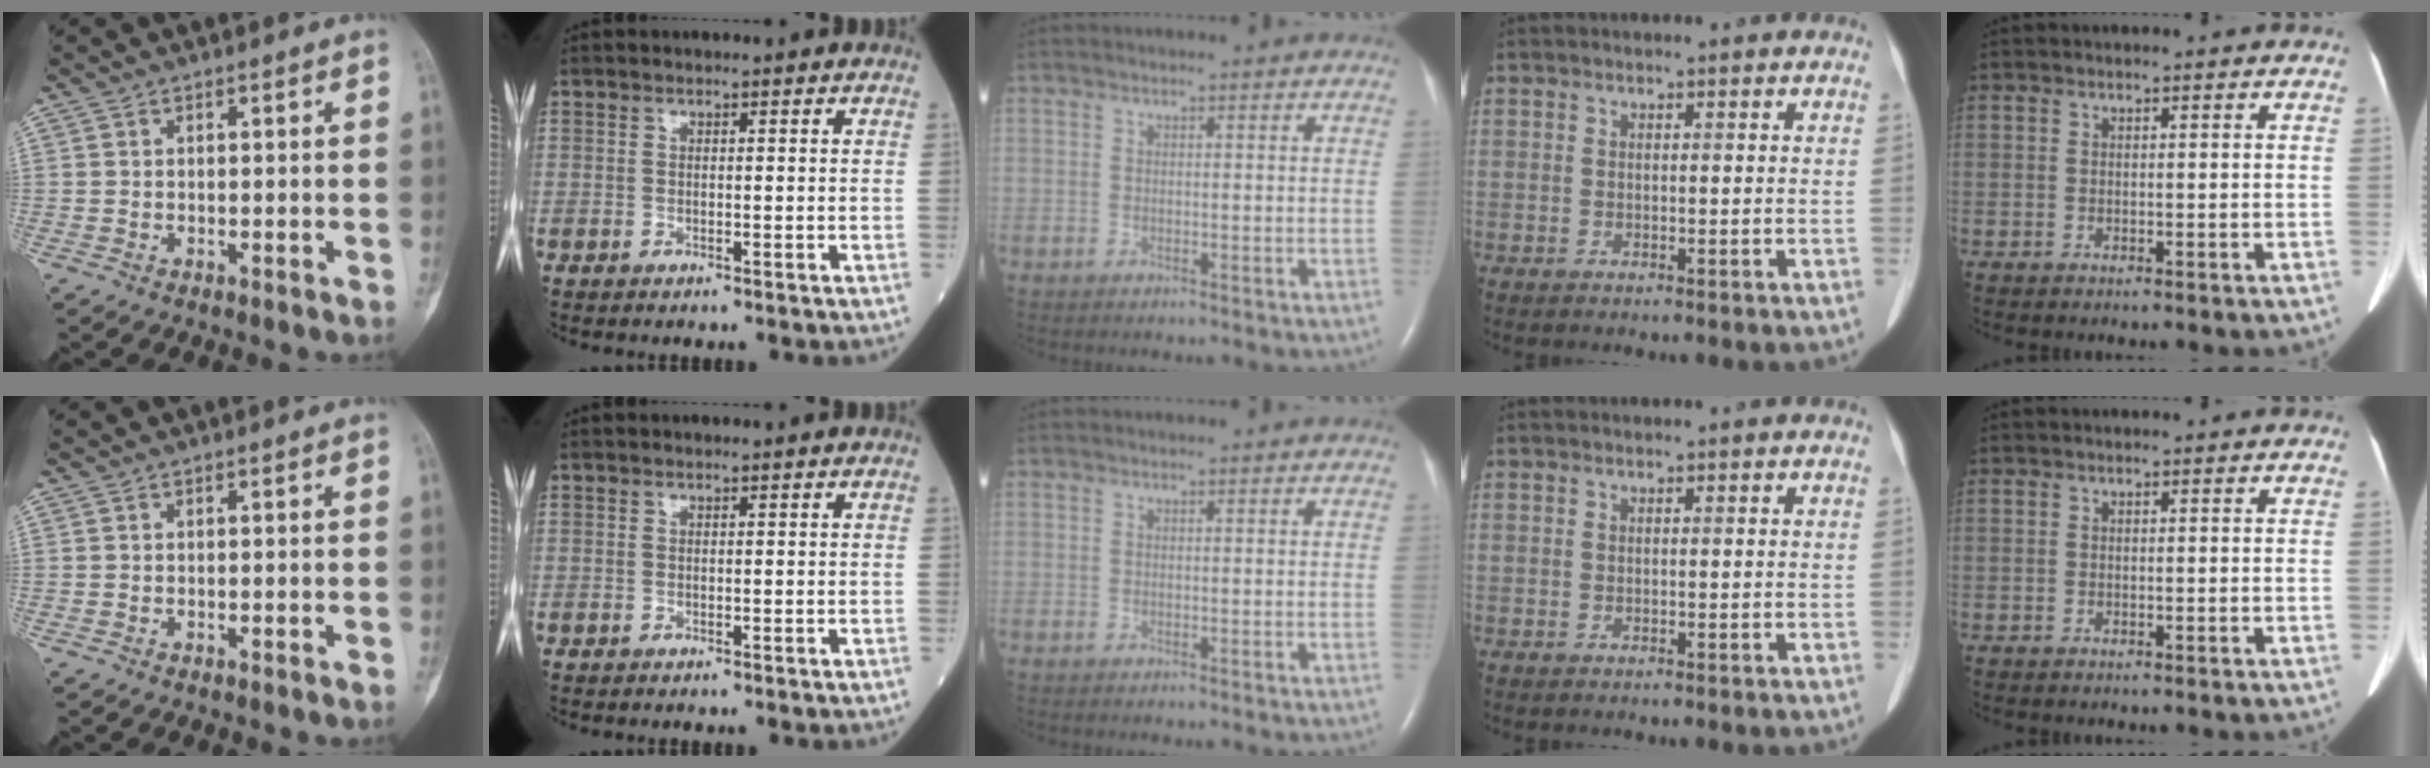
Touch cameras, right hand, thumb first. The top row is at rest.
{}